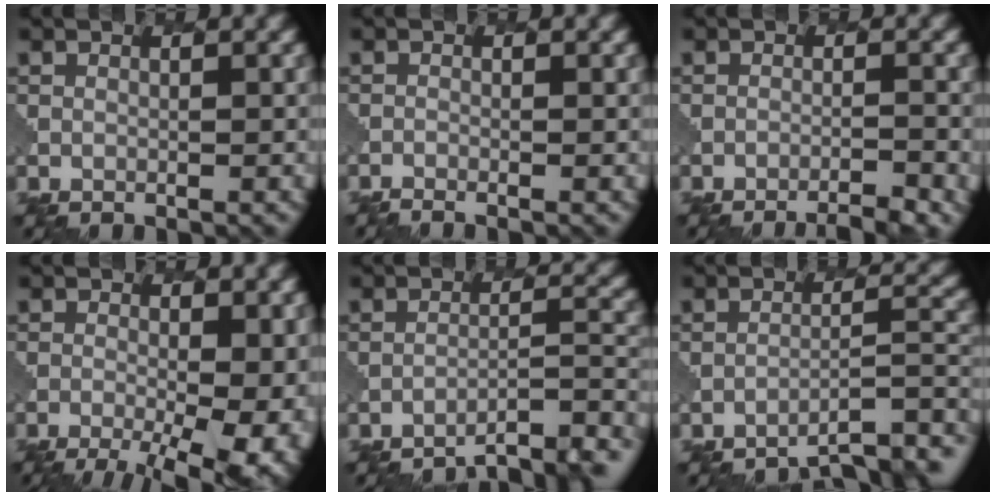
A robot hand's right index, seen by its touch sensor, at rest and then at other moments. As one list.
[{"total": 1.4, "force": [-1.2, 0.2, 0.6], "torque": [-0.006, -0.003, -0.026]}, {"total": 4.1, "force": [-3.4, 0.8, 2.0], "torque": [-0.021, 0.007, -0.050]}, {"total": 11.6, "force": [-3.7, 5.3, 9.6], "torque": [-0.109, -0.012, -0.042]}, {"total": 6.6, "force": [-6.0, 1.1, 2.6], "torque": [-0.024, 0.012, -0.084]}, {"total": 6.0, "force": [-5.0, 1.2, 3.2], "torque": [-0.036, 0.008, -0.070]}]